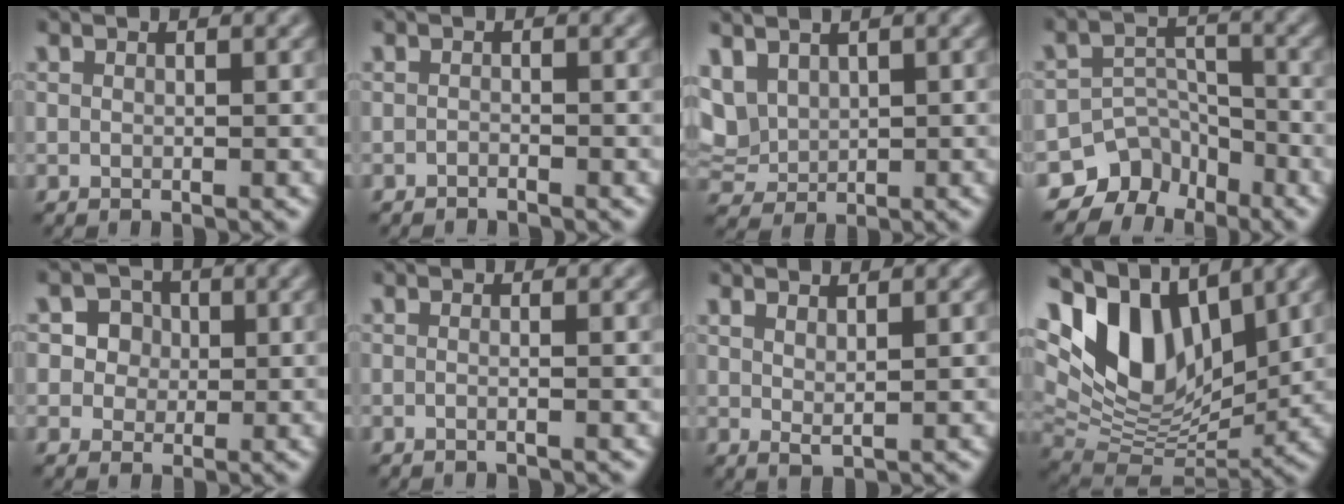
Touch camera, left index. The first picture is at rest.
{"total": 1.4, "force": [-1.3, -0.4, -0.3], "torque": [0.009, 0.002, -0.018]}
{"total": 3.3, "force": [1.5, 2.4, 1.8], "torque": [-0.057, 0.009, 0.040]}
{"total": 6.4, "force": [-5.6, 3.2, 0.5], "torque": [0.013, -0.006, -0.080]}
{"total": 3.0, "force": [0.6, 2.7, 1.1], "torque": [-0.016, 0.007, 0.006]}
{"total": 1.8, "force": [-0.3, 0.9, 1.6], "torque": [0.011, 0.002, -0.033]}
{"total": 1.1, "force": [0.7, 0.0, 0.8], "torque": [-0.011, 0.000, 0.019]}
{"total": 10.4, "force": [4.5, 5.7, 7.4], "torque": [-0.143, 0.010, 0.085]}